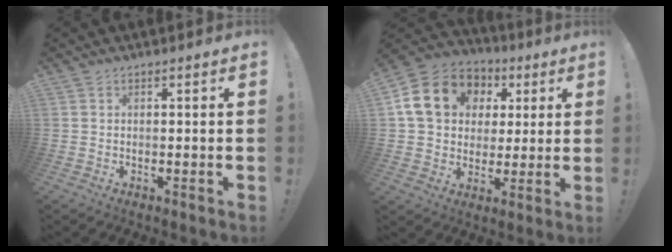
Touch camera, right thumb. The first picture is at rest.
{"total": 17.6, "force": [5.6, 14.1, 8.9], "torque": [-0.141, -0.002, 0.124]}